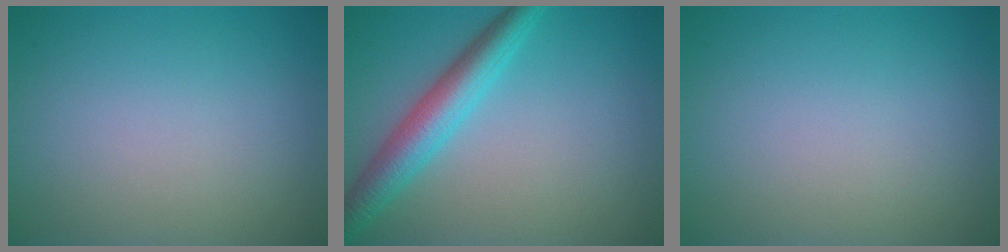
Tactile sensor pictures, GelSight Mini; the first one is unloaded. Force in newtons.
{"total": 4.7, "press": 4.7, "slide": 0.1}
{"total": 0.0}